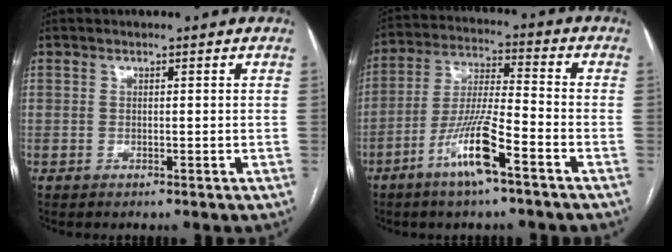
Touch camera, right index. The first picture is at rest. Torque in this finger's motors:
{"motor_torque": [1.41, -0.73, 0.89, 0.21]}